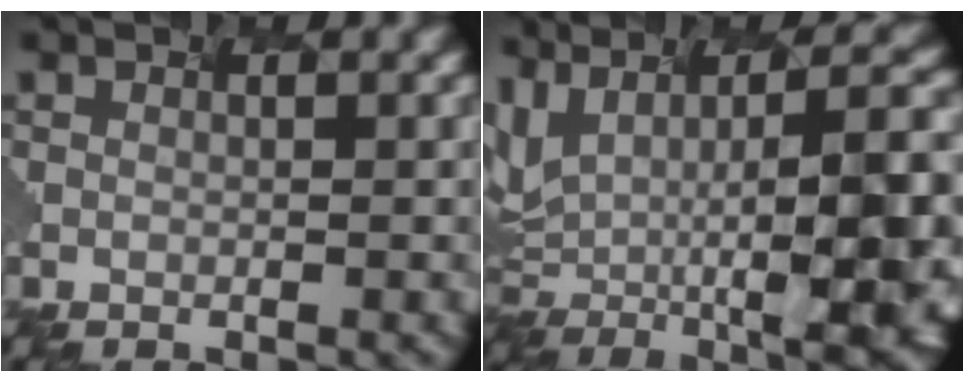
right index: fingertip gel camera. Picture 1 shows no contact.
{"total": 12.9, "force": [0.5, 6.5, 11.1], "torque": [-0.196, 0.015, 0.042]}